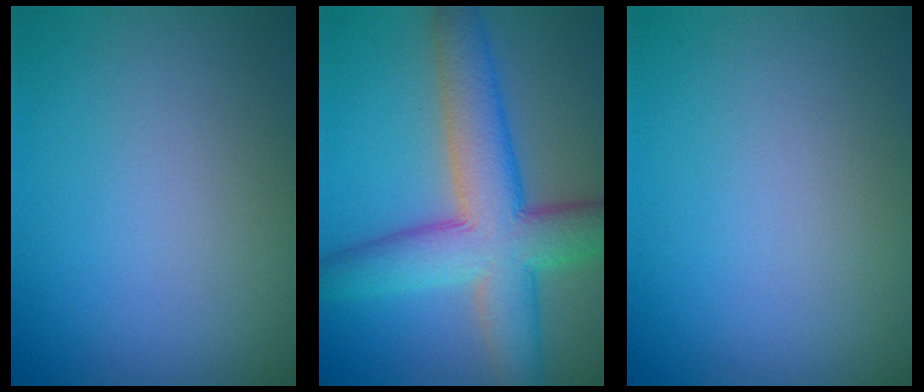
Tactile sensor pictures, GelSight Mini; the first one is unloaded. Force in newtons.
{"total": 9.2, "press": 9.2, "slide": 0.3}
{"total": 0.0}